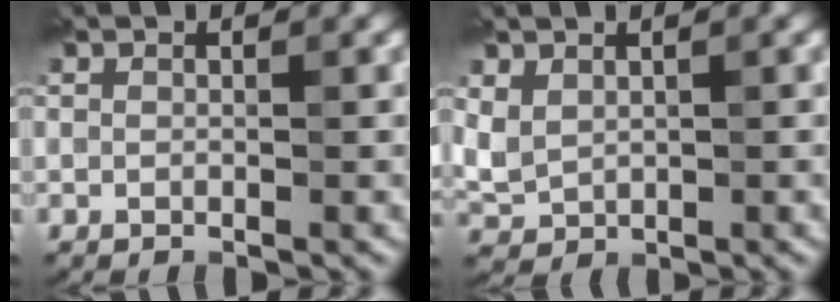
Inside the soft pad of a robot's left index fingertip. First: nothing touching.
{"total": 2.4, "force": [0.8, 1.7, 1.5], "torque": [-0.039, -0.003, 0.021]}